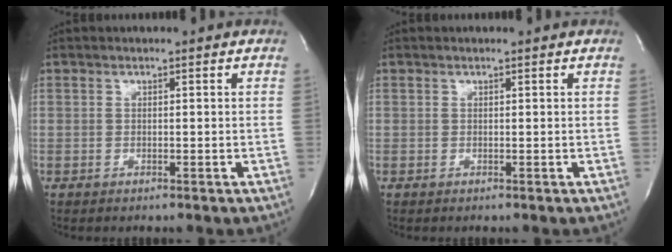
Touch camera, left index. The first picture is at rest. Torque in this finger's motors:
{"motor_torque": [0.10, -0.04, -0.06, 0.01]}